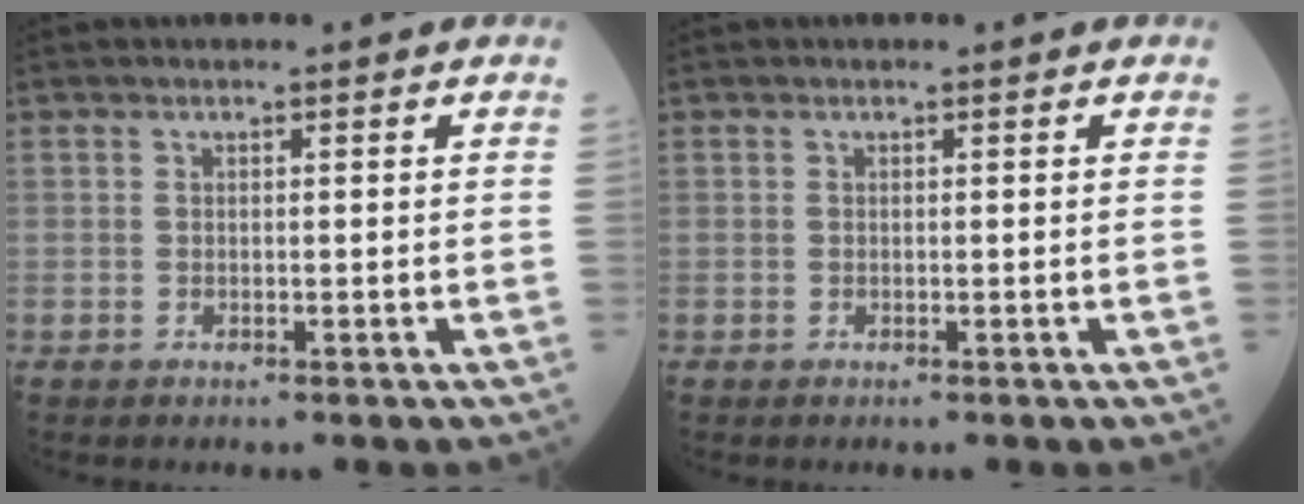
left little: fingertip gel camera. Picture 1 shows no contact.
{"total": 0.0}